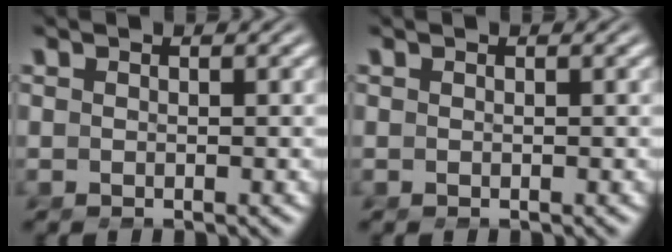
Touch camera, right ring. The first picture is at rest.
{"total": 0.0}